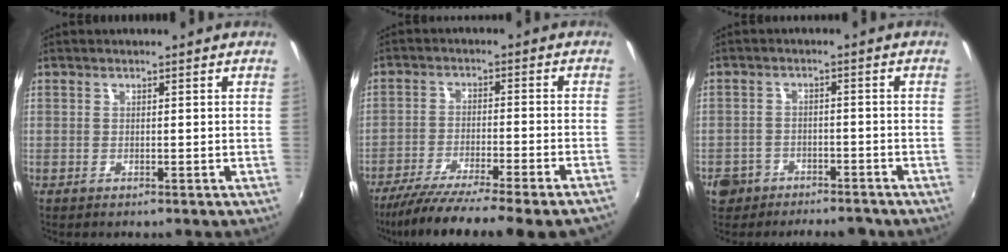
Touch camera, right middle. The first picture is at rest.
{"total": 17.1, "force": [-14.8, -1.0, 8.5], "torque": [-0.152, -0.055, -0.226]}
{"total": 7.1, "force": [-5.1, 4.5, 2.1], "torque": [-0.064, 0.012, -0.075]}